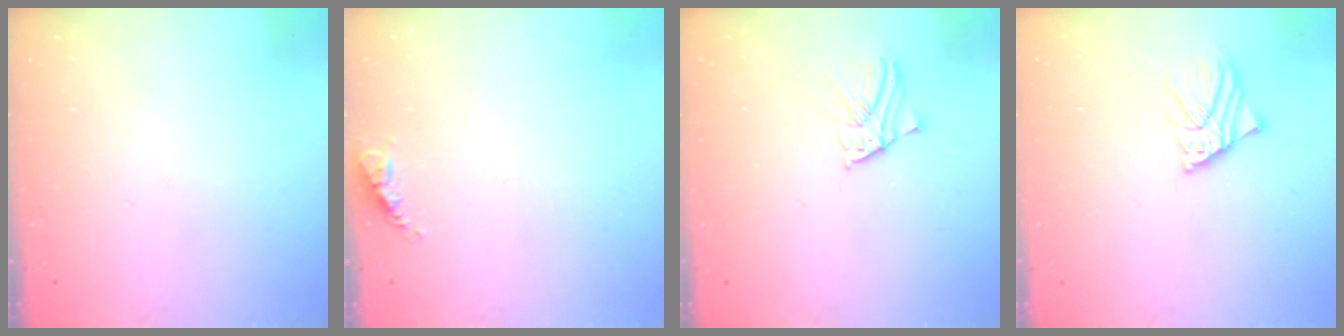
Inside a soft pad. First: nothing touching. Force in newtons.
{"total": 6.0, "press": 5.9, "slide": 0.6}
{"total": 2.7, "press": 2.7, "slide": 0.2}
{"total": 5.6, "press": 5.6, "slide": 0.6}